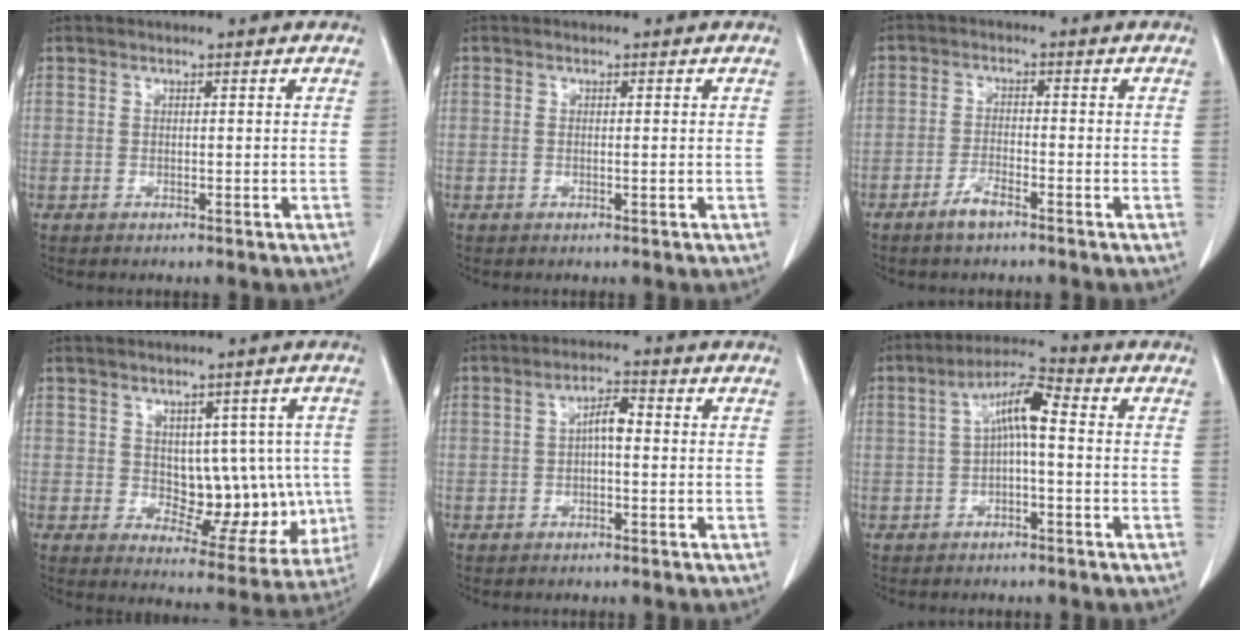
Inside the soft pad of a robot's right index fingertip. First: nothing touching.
{"total": 0.5, "force": [-0.1, 0.1, 0.5], "torque": [-0.011, -0.002, -0.001]}
{"total": 3.3, "force": [-2.5, 0.6, 2.1], "torque": [-0.044, 0.000, -0.049]}
{"total": 10.7, "force": [0.4, 6.2, 8.6], "torque": [-0.090, 0.012, 0.027]}
{"total": 3.3, "force": [0.0, 1.1, 3.1], "torque": [-0.054, 0.012, -0.003]}
{"total": 6.6, "force": [0.3, 1.4, 6.5], "torque": [-0.122, 0.026, 0.003]}